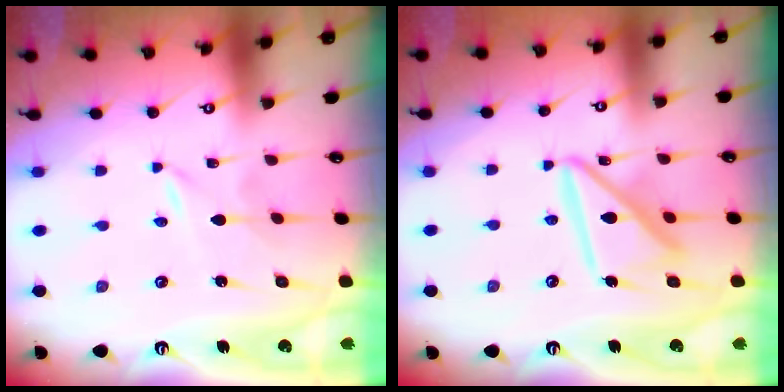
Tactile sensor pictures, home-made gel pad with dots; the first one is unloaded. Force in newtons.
{"total": 14.4, "press": 14.3, "slide": 1.5}